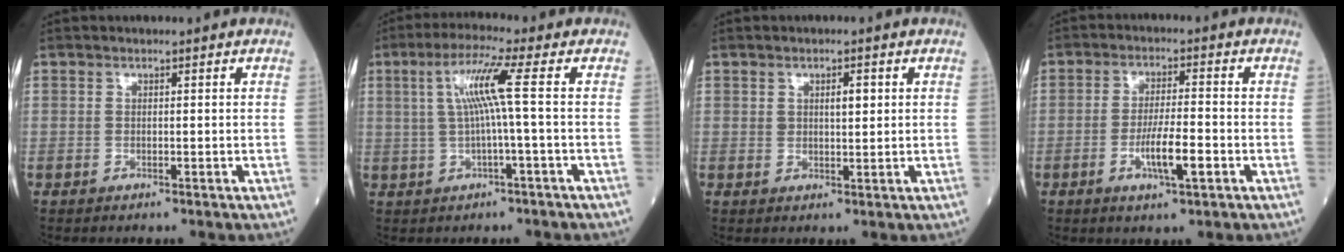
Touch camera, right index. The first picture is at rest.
{"total": 6.7, "force": [0.7, -1.1, 6.6], "torque": [-0.126, 0.017, 0.020]}
{"total": 2.6, "force": [0.9, 1.0, 2.3], "torque": [-0.035, 0.001, 0.014]}
{"total": 6.4, "force": [-2.3, 0.9, 6.0], "torque": [-0.109, -0.004, -0.040]}